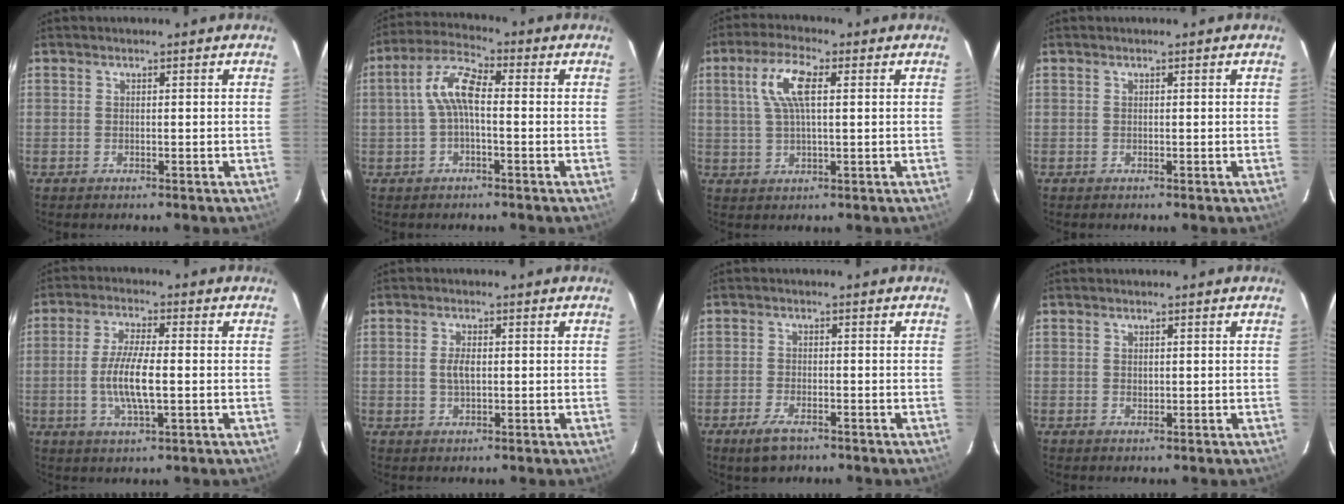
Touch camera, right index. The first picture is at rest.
{"total": 6.9, "force": [-0.4, 2.5, 6.5], "torque": [-0.142, 0.024, -0.010]}
{"total": 7.8, "force": [2.1, 2.5, 7.0], "torque": [-0.143, 0.015, 0.042]}
{"total": 0.0}
{"total": 8.3, "force": [-1.2, 1.9, 8.0], "torque": [-0.162, -0.006, -0.024]}
{"total": 3.0, "force": [0.3, 1.7, 2.4], "torque": [-0.047, 0.002, 0.007]}
{"total": 4.8, "force": [-3.2, 2.2, 2.8], "torque": [-0.073, -0.008, -0.058]}
{"total": 0.8, "force": [0.2, 0.6, 0.4], "torque": [-0.008, -0.001, 0.005]}